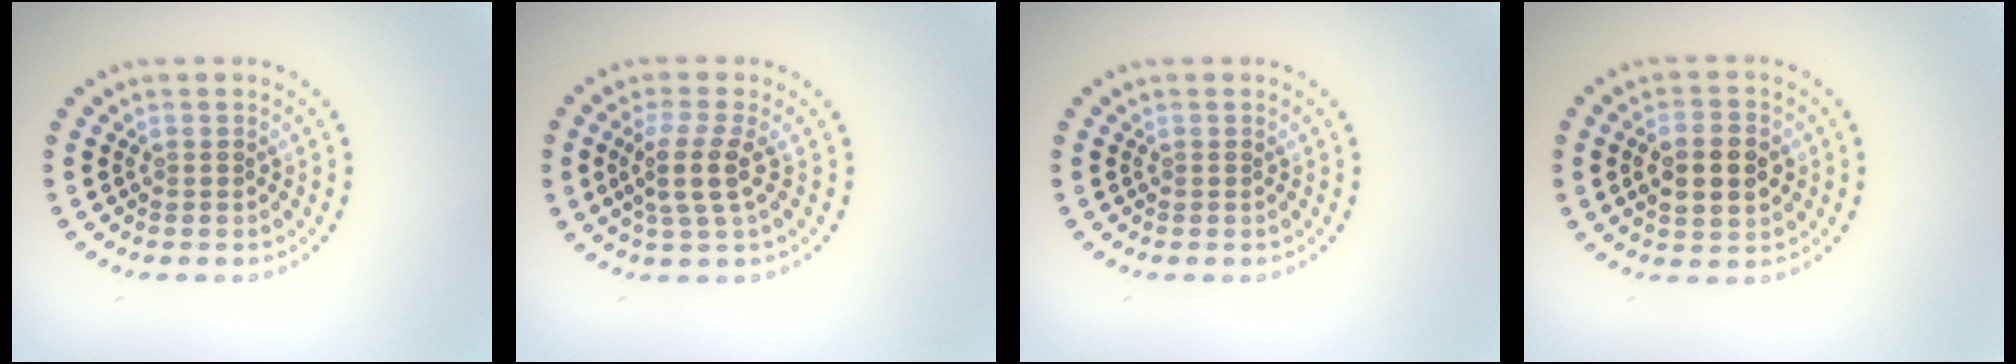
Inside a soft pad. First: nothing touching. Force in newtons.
{"total": 3.1, "press": 2.4, "slide": 2.0}
{"total": 0.0}
{"total": 4.3, "press": 4.3, "slide": 0.2}